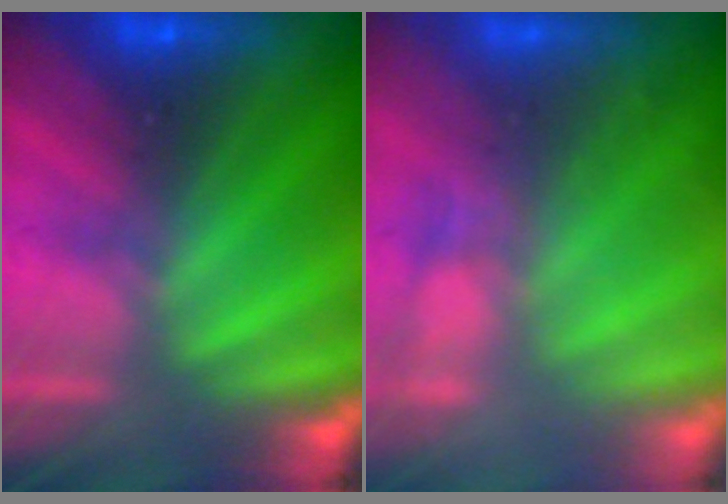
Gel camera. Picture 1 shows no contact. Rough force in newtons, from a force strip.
{"total": 2.8}